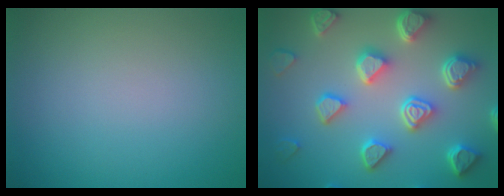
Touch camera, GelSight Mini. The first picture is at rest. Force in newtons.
{"total": 7.0, "press": 5.7, "slide": 4.1}